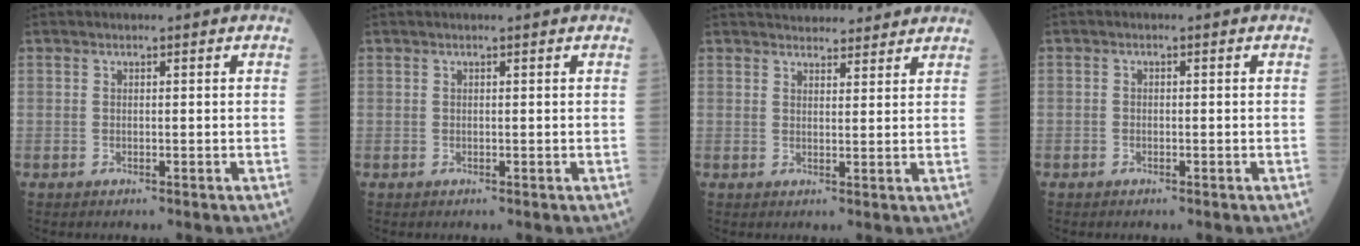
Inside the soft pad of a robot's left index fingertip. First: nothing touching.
{"total": 0.9, "force": [0.8, -0.1, 0.3], "torque": [-0.003, 0.009, 0.016]}
{"total": 9.9, "force": [9.1, 2.7, 2.6], "torque": [-0.026, 0.018, 0.116]}
{"total": 0.7, "force": [-0.6, 0.4, 0.0], "torque": [-0.004, 0.000, -0.014]}